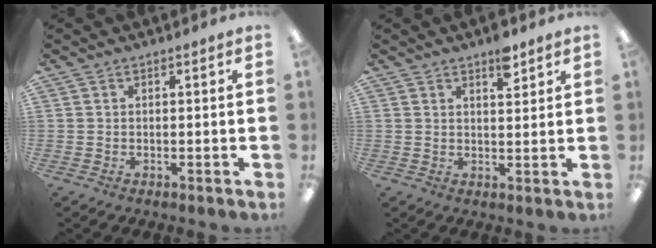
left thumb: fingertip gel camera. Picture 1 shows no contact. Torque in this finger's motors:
{"motor_torque": [0.67, 0.23, 0.49, -0.10, 0.03]}